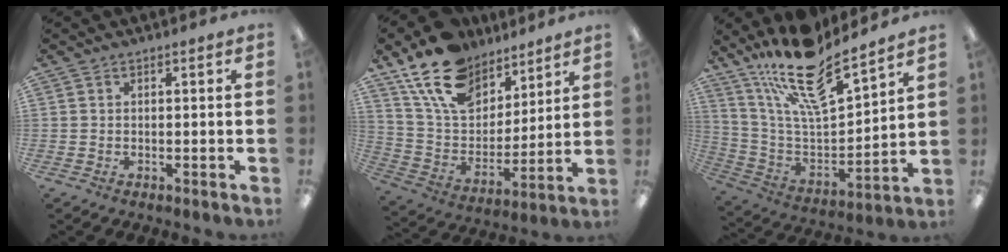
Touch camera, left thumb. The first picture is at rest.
{"total": 18.4, "force": [12.9, 10.7, 7.7], "torque": [-0.155, -0.065, 0.240]}
{"total": 18.8, "force": [15.2, 5.1, 9.9], "torque": [-0.185, -0.108, 0.261]}